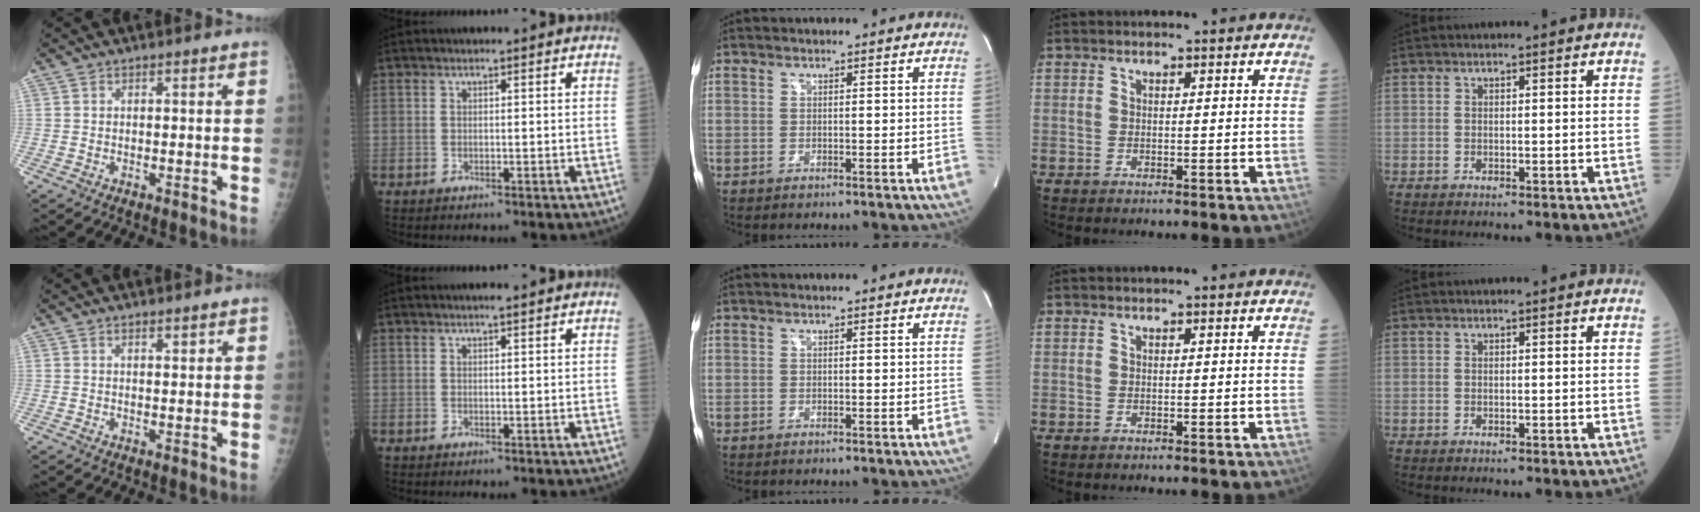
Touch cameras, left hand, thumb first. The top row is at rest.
{"thumb": {"total": 1.0, "force": [0.7, 0.4, 0.6], "torque": [-0.001, -0.003, 0.011]}, "index": {"total": 1.0, "force": [0.9, -0.1, 0.5], "torque": [-0.012, -0.002, 0.017]}}